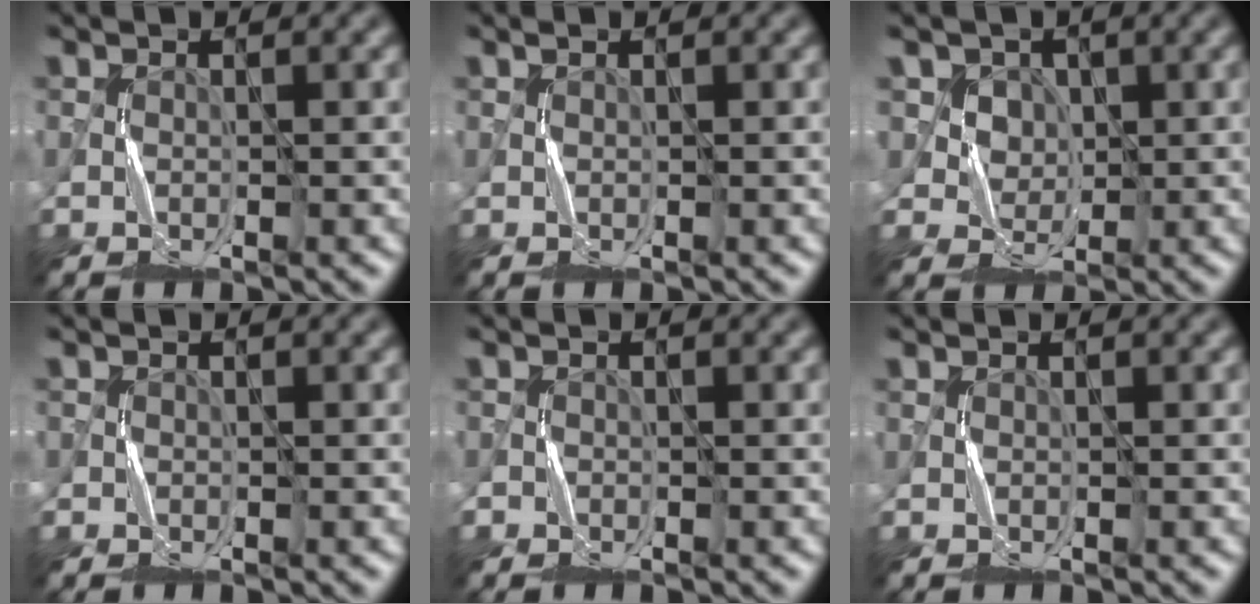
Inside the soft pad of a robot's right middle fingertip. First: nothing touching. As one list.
[{"total": 0.0}, {"total": 5.7, "force": [2.8, 4.6, 1.8], "torque": [-0.043, 0.003, 0.047]}, {"total": 0.6, "force": [-0.1, 0.6, 0.0], "torque": [0.005, 0.002, -0.002]}, {"total": 0.9, "force": [-0.5, 0.7, -0.1], "torque": [0.002, 0.001, -0.009]}, {"total": 0.0}]